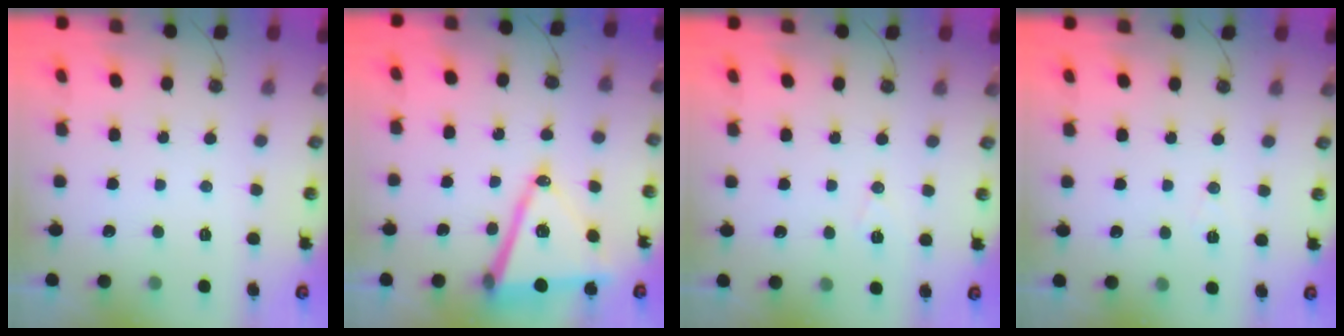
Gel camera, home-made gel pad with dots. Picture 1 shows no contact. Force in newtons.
{"total": 15.2, "press": 14.7, "slide": 3.9}
{"total": 6.4, "press": 4.7, "slide": 4.4}
{"total": 5.5, "press": 3.1, "slide": 4.5}